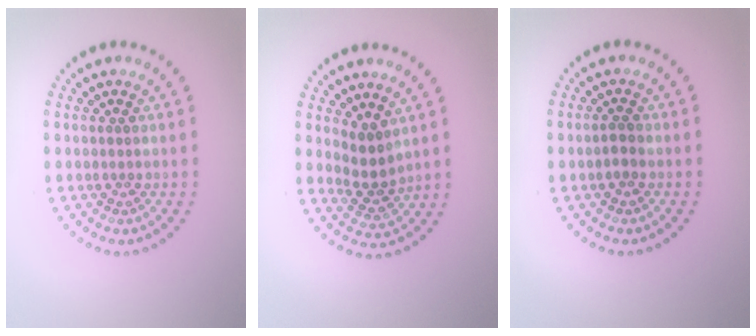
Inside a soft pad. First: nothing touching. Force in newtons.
{"total": 2.5, "press": 2.0, "slide": 1.6}
{"total": 1.1, "press": 1.1, "slide": 0.2}